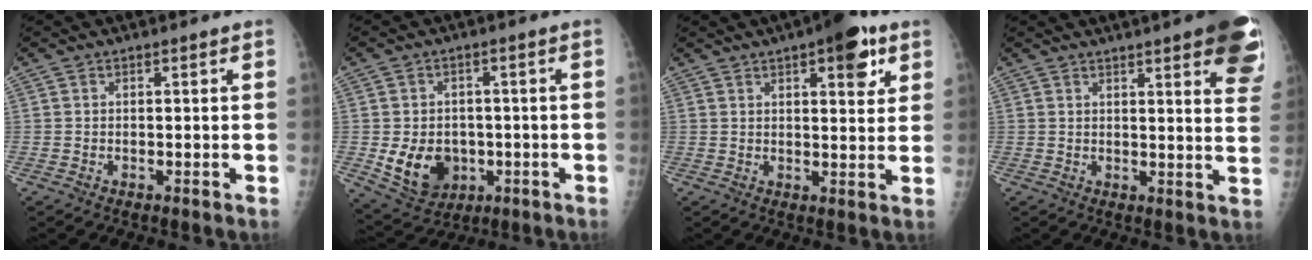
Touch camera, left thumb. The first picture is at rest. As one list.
[{"total": 9.9, "force": [-2.0, 8.0, 5.5], "torque": [-0.066, 0.002, -0.015]}, {"total": 9.0, "force": [4.6, 3.4, 6.9], "torque": [-0.068, -0.016, 0.057]}, {"total": 15.5, "force": [8.8, 3.3, 12.4], "torque": [-0.134, -0.029, 0.092]}]